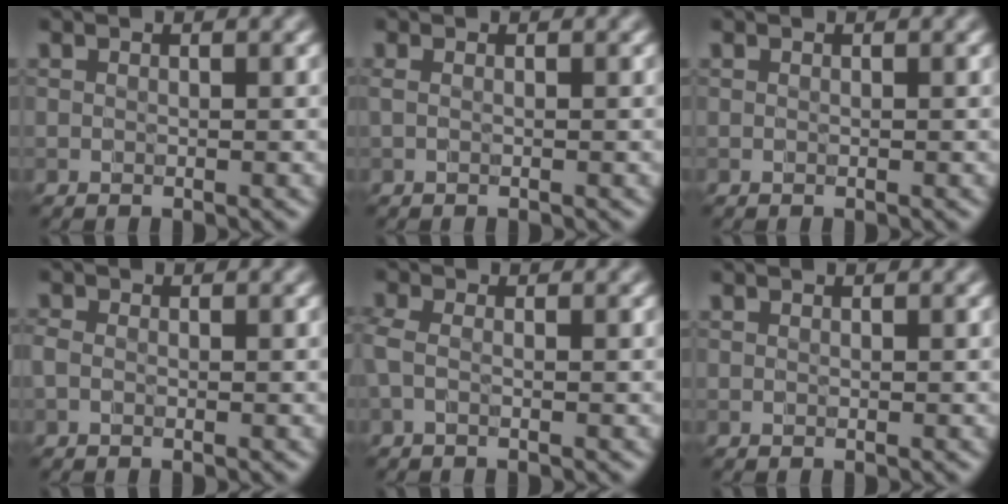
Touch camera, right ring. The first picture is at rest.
{"total": 0.8, "force": [0.1, 0.3, 0.7], "torque": [-0.015, -0.002, -0.003]}
{"total": 0.0}
{"total": 1.0, "force": [-0.4, 0.6, 0.6], "torque": [-0.017, -0.001, -0.012]}
{"total": 1.7, "force": [-0.4, 0.7, 1.5], "torque": [-0.037, -0.003, -0.014]}
{"total": 0.0}